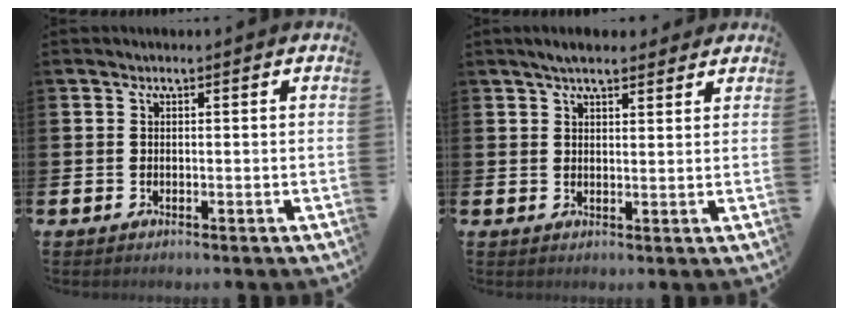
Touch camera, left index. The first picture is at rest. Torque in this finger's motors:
{"motor_torque": [0.68, -0.87, 0.41, 0.03]}